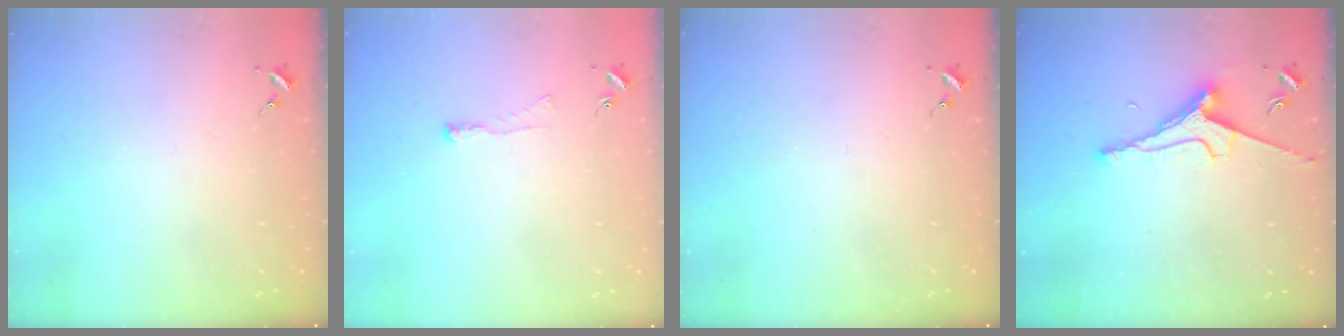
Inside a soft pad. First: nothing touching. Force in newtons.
{"total": 3.2, "press": 3.2, "slide": 0.5}
{"total": 0.0}
{"total": 8.0, "press": 8.0, "slide": 1.2}